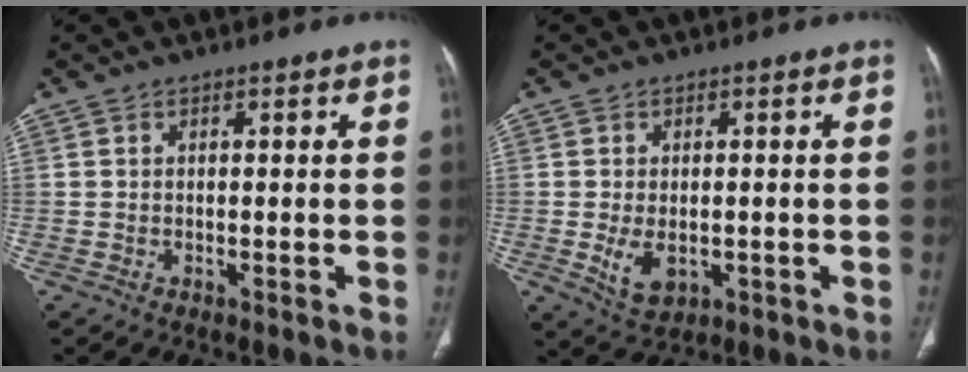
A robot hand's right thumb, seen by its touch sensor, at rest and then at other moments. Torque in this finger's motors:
{"motor_torque": [-0.05, 0.19, 0.30, 0.45, 0.14]}